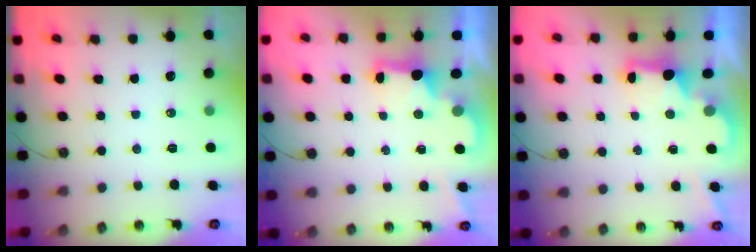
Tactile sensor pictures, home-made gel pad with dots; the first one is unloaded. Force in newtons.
{"total": 2.4, "press": 2.3, "slide": 0.7}
{"total": 2.5, "press": 2.3, "slide": 0.8}